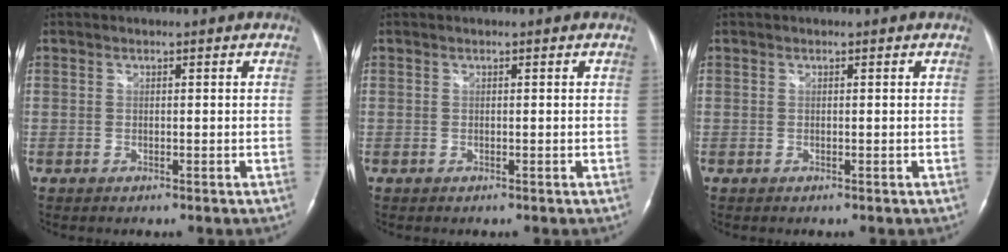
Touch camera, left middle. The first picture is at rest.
{"total": 0.0}
{"total": 0.0}